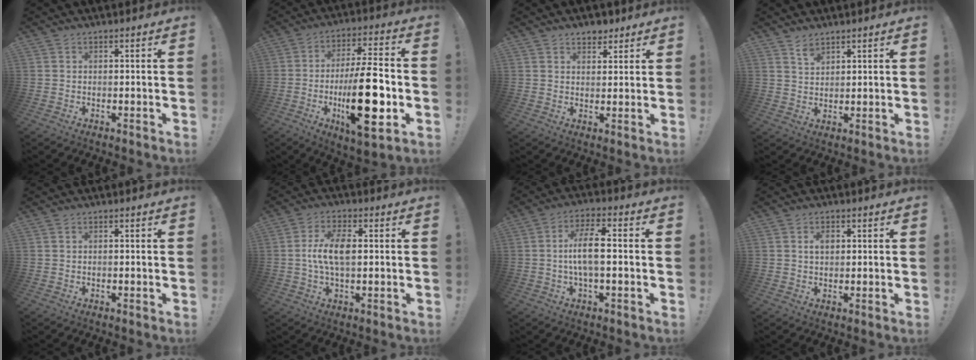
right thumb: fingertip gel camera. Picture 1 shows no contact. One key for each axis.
{"total": 22.0, "fx": -4.4, "fy": 7.0, "fz": 20.4, "tx": -0.336, "ty": 0.004, "tz": -0.068}
{"total": 3.9, "fx": 2.9, "fy": 2.5, "fz": 0.7, "tx": 0.006, "ty": -0.016, "tz": 0.051}
{"total": 3.6, "fx": 2.9, "fy": 1.8, "fz": 1.1, "tx": -0.007, "ty": -0.024, "tz": 0.051}
{"total": 0.0}
{"total": 9.0, "fx": 0.4, "fy": 4.5, "fz": 7.8, "tx": -0.145, "ty": 0.001, "tz": 0.005}
{"total": 9.5, "fx": -0.1, "fy": 3.1, "fz": 9.0, "tx": -0.168, "ty": 0.004, "tz": -0.008}
{"total": 2.6, "fx": 0.7, "fy": 1.8, "fz": 1.8, "tx": -0.025, "ty": 0.002, "tz": 0.007}